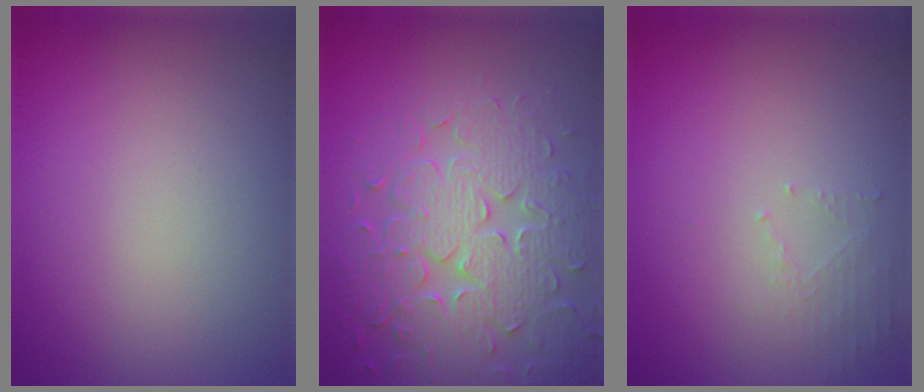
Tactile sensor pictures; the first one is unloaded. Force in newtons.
{"total": 7.4, "press": 6.0, "slide": 4.3}
{"total": 1.4, "press": 1.3, "slide": 0.3}